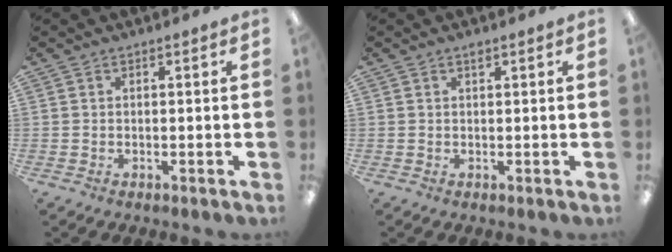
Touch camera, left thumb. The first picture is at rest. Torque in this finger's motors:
{"motor_torque": [0.22, 0.04, 0.30, -0.06, 0.00]}